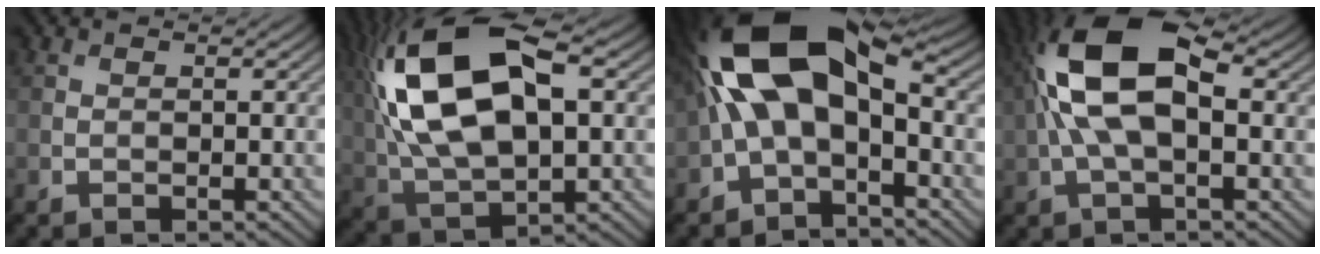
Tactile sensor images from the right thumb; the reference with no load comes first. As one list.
[{"total": 18.7, "force": [4.3, 9.5, 15.5], "torque": [-0.325, 0.024, 0.066]}, {"total": 15.1, "force": [0.7, 8.0, 12.8], "torque": [-0.257, 0.018, 0.000]}, {"total": 12.6, "force": [1.7, 5.7, 11.1], "torque": [-0.237, 0.025, 0.021]}]